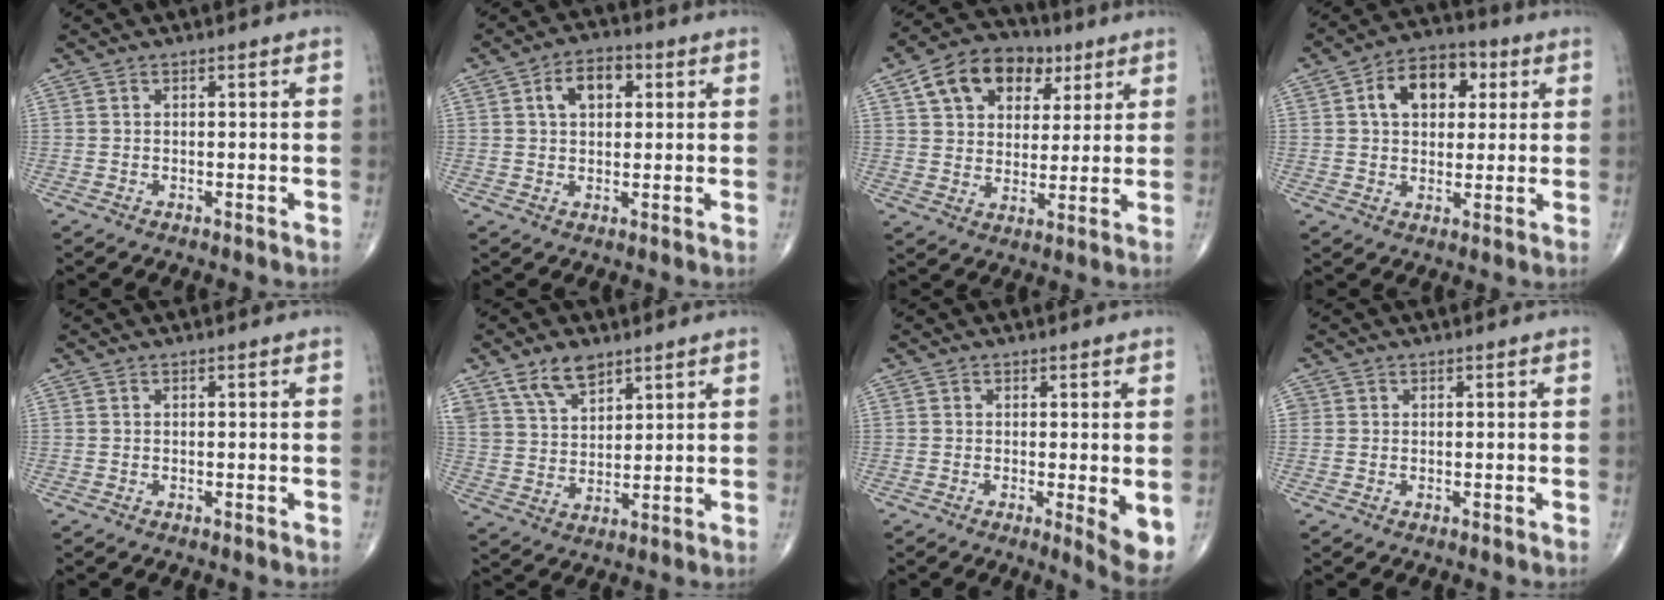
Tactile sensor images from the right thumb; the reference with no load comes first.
{"total": 6.9, "force": [2.0, 4.4, 4.9], "torque": [-0.066, 0.010, 0.027]}
{"total": 14.4, "force": [6.3, 10.1, 8.1], "torque": [-0.103, -0.002, 0.103]}
{"total": 11.5, "force": [3.2, 7.8, 7.9], "torque": [-0.092, 0.010, 0.045]}
{"total": 0.0}
{"total": 8.2, "force": [5.6, 4.4, 4.2], "torque": [-0.061, -0.026, 0.113]}
{"total": 5.0, "force": [-0.6, 1.1, 4.9], "torque": [-0.071, -0.015, -0.011]}
{"total": 0.7, "force": [0.1, 0.7, 0.1], "torque": [0.006, 0.003, 0.000]}